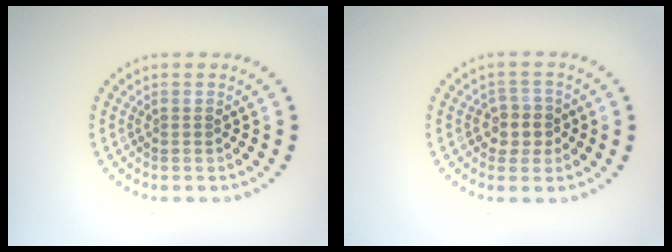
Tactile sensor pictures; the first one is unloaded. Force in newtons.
{"total": 2.3, "press": 2.1, "slide": 0.8}